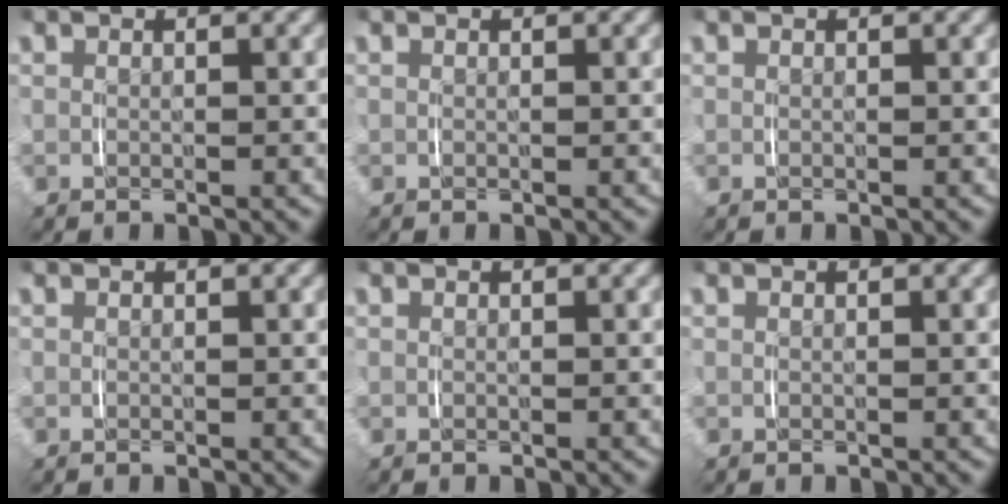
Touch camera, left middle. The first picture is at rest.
{"total": 0.0}
{"total": 0.0}
{"total": 0.0}
{"total": 0.0}
{"total": 0.0}